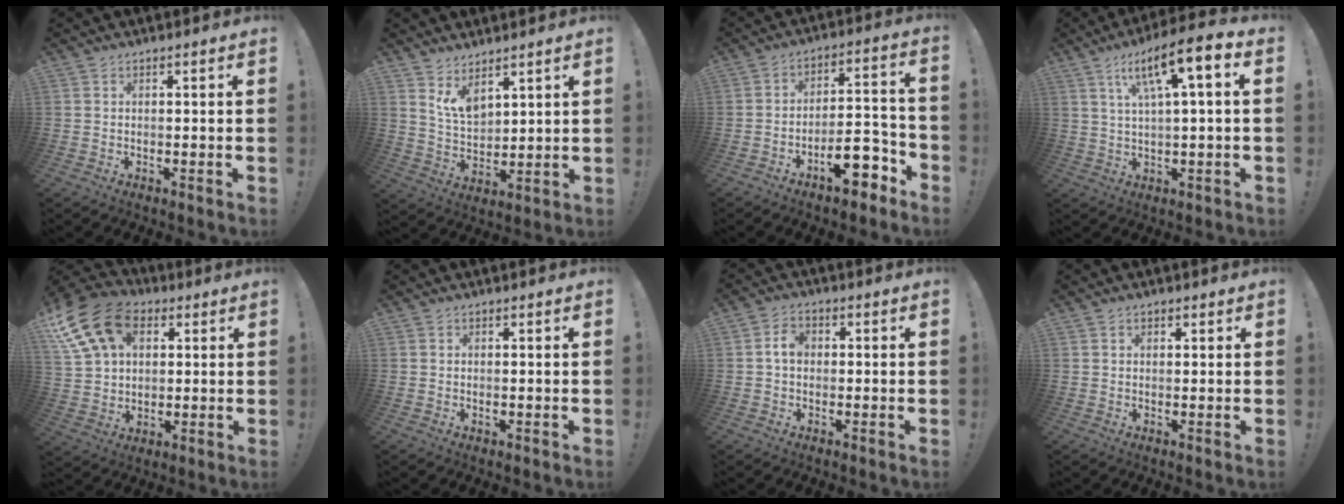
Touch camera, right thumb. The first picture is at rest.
{"total": 8.2, "force": [5.9, 4.3, 3.8], "torque": [-0.084, -0.036, 0.116]}
{"total": 13.3, "force": [-8.5, 5.4, 8.6], "torque": [-0.110, 0.066, -0.138]}
{"total": 12.0, "force": [4.2, 2.0, 11.0], "torque": [-0.179, -0.015, 0.059]}
{"total": 19.4, "force": [7.9, 13.8, 11.2], "torque": [-0.195, -0.027, 0.149]}
{"total": 0.0}
{"total": 4.5, "force": [0.3, 3.3, 3.1], "torque": [-0.051, 0.010, 0.005]}
{"total": 1.2, "force": [0.7, 0.8, 0.5], "torque": [0.002, -0.002, 0.012]}